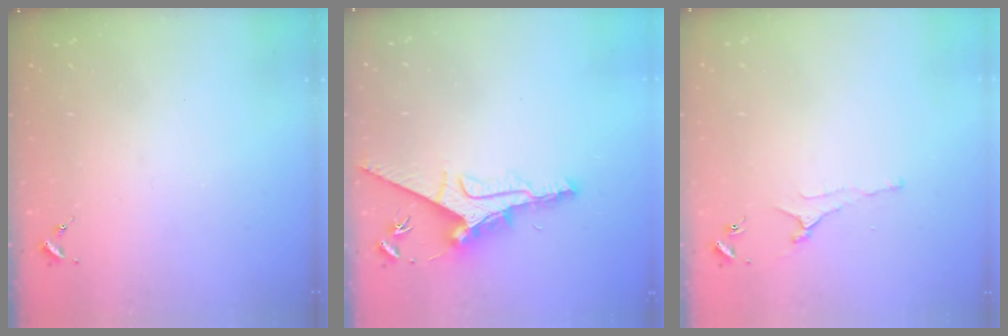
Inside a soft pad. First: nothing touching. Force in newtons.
{"total": 11.5, "press": 11.4, "slide": 0.9}
{"total": 3.6, "press": 3.5, "slide": 0.7}